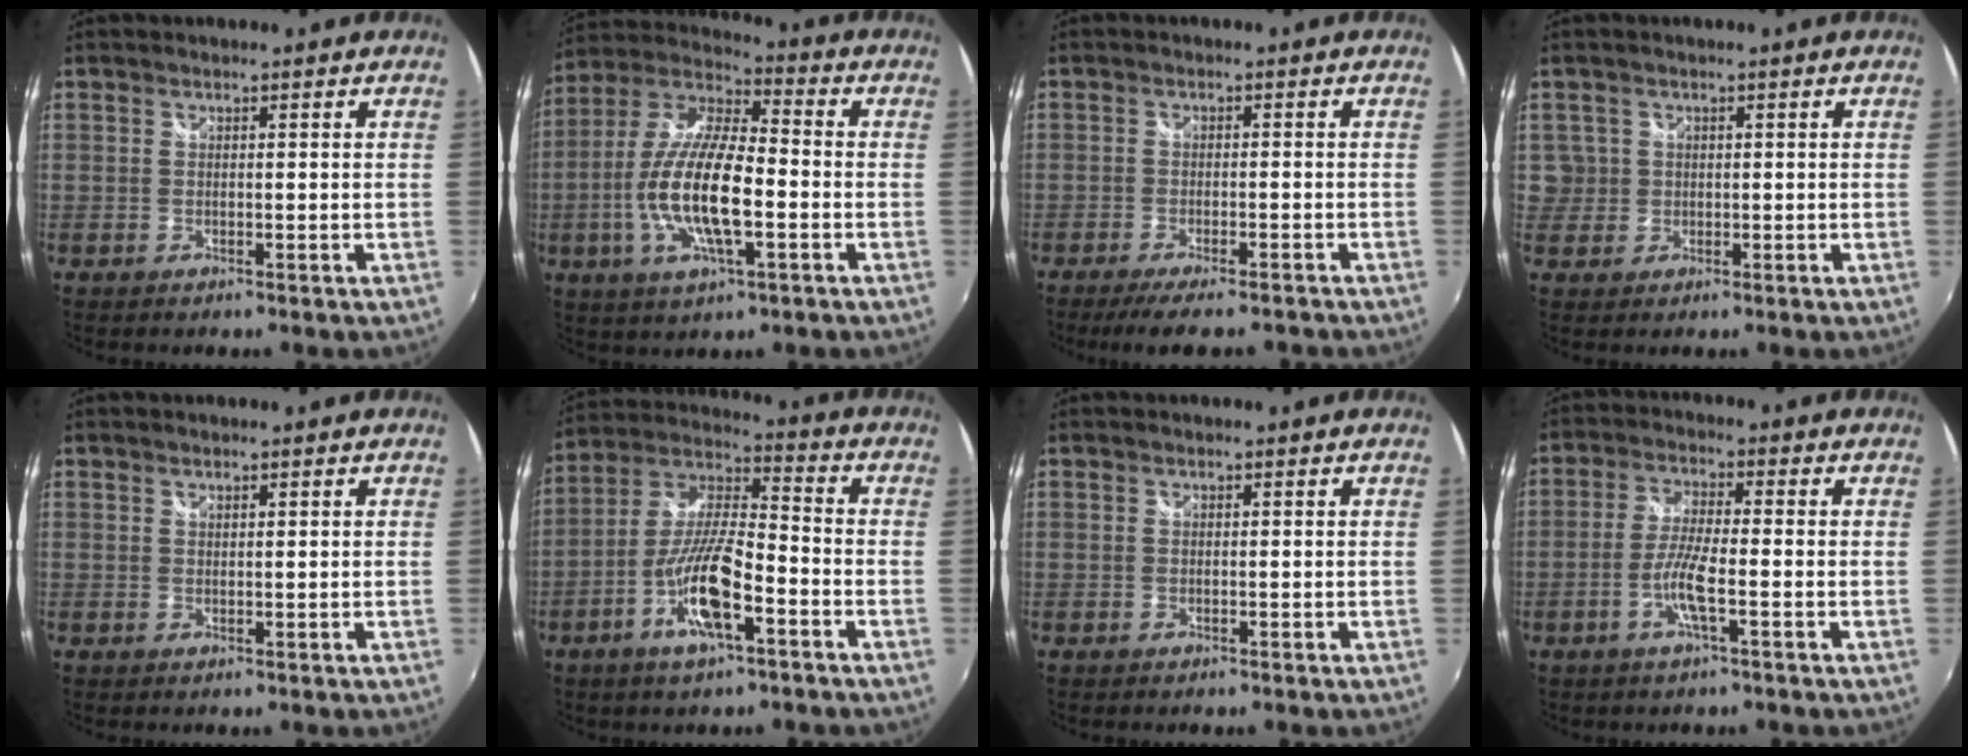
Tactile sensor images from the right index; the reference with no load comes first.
{"total": 16.6, "force": [-3.8, 5.2, 15.3], "torque": [-0.308, -0.006, -0.076]}
{"total": 9.5, "force": [-8.1, 1.7, 4.8], "torque": [-0.103, -0.026, -0.124]}
{"total": 3.5, "force": [0.4, 3.4, 0.1], "torque": [0.008, 0.012, 0.008]}
{"total": 0.5, "force": [0.5, 0.1, 0.1], "torque": [0.000, 0.000, 0.009]}
{"total": 13.4, "force": [-6.0, 3.3, 11.5], "torque": [-0.240, -0.005, -0.117]}
{"total": 0.0}
{"total": 6.1, "force": [-2.3, 0.5, 5.6], "torque": [-0.118, -0.002, -0.047]}